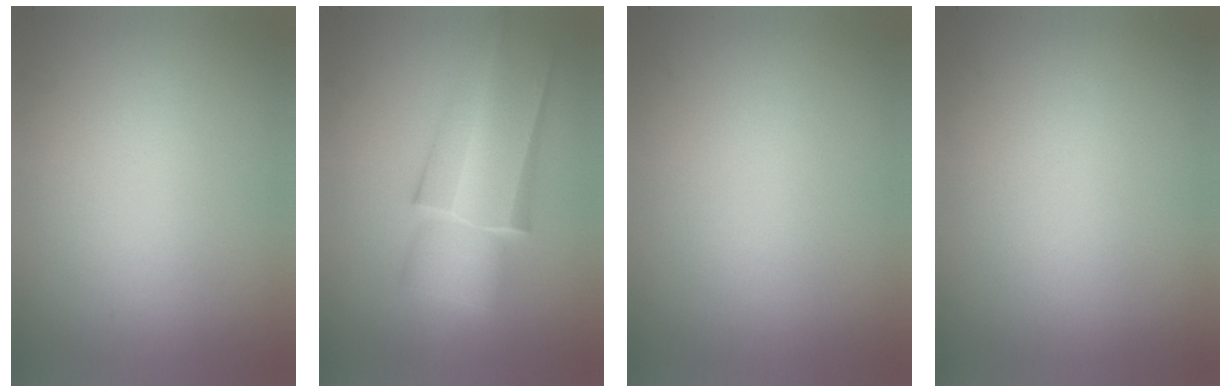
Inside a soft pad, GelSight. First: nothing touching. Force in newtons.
{"total": 5.8}
{"total": 0.0}
{"total": 0.0}